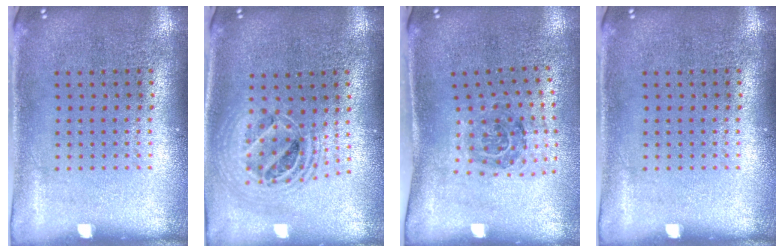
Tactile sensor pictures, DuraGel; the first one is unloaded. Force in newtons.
{"total": 2.0, "press": 1.7, "slide": 1.2}
{"total": 1.3, "press": 1.1, "slide": 0.7}
{"total": 0.0}